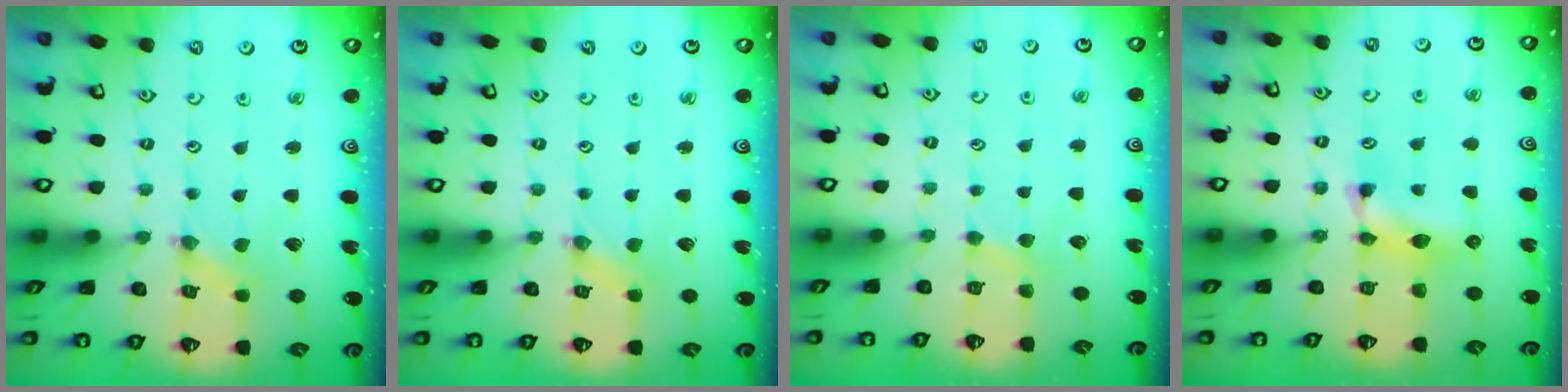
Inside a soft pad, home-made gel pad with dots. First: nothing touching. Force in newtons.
{"total": 1.3, "press": 1.3, "slide": 0.2}
{"total": 2.6, "press": 2.5, "slide": 0.4}
{"total": 9.8, "press": 9.8, "slide": 0.3}